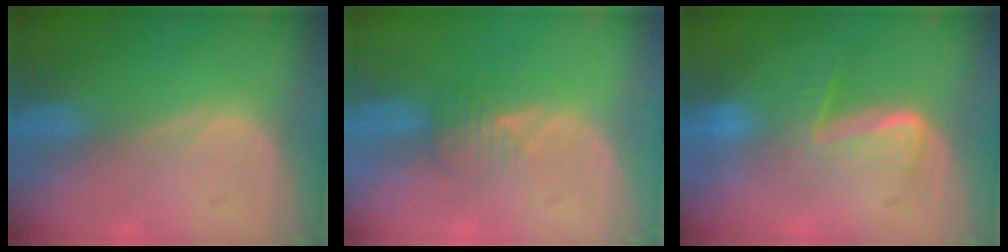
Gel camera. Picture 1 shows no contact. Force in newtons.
{"total": 2.1, "press": 2.1, "slide": 0.2}
{"total": 6.6, "press": 6.3, "slide": 1.9}